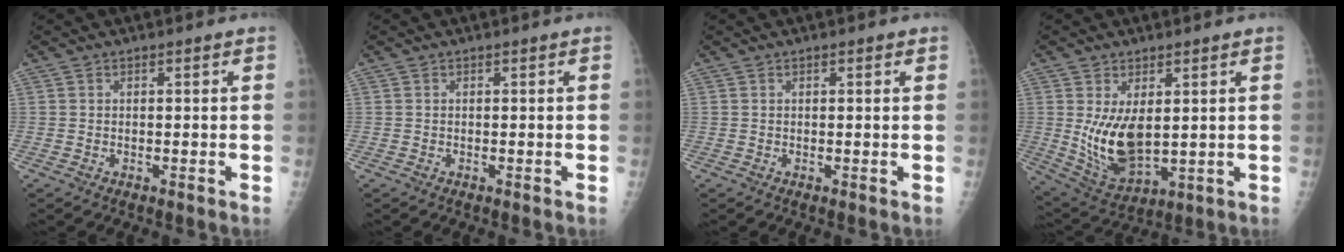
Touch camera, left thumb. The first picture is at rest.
{"total": 0.0}
{"total": 0.9, "force": [0.5, 0.4, 0.7], "torque": [-0.008, 0.000, 0.005]}
{"total": 11.0, "force": [1.4, 5.9, 9.2], "torque": [-0.155, -0.024, 0.045]}